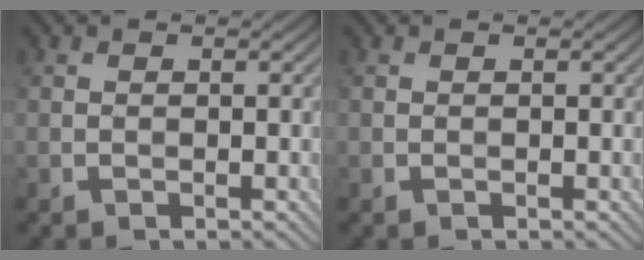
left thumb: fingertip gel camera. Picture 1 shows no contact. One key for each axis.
{"total": 0.0}